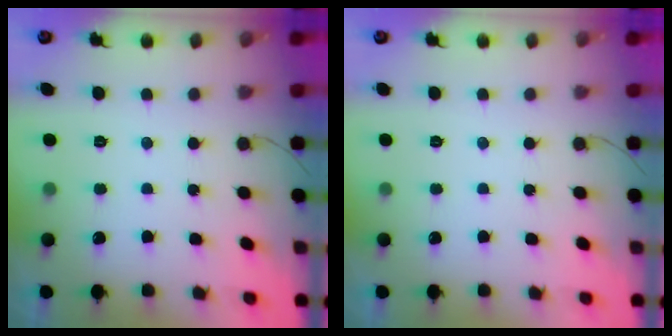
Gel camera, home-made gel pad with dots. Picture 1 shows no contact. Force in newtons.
{"total": 0.0}